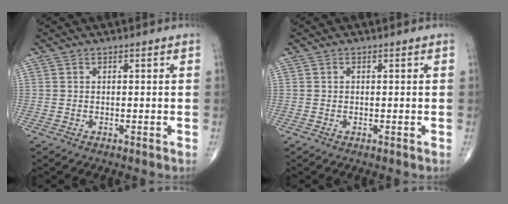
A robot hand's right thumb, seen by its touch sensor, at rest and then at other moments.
{"total": 0.0}